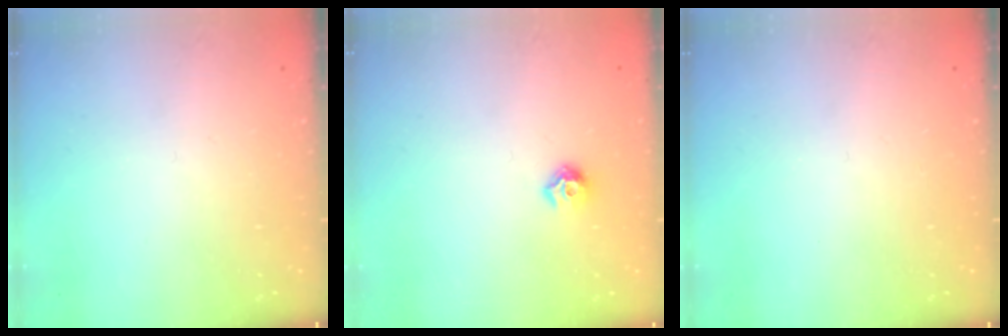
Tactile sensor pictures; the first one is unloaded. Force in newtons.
{"total": 6.9, "press": 6.8, "slide": 0.9}
{"total": 0.0}